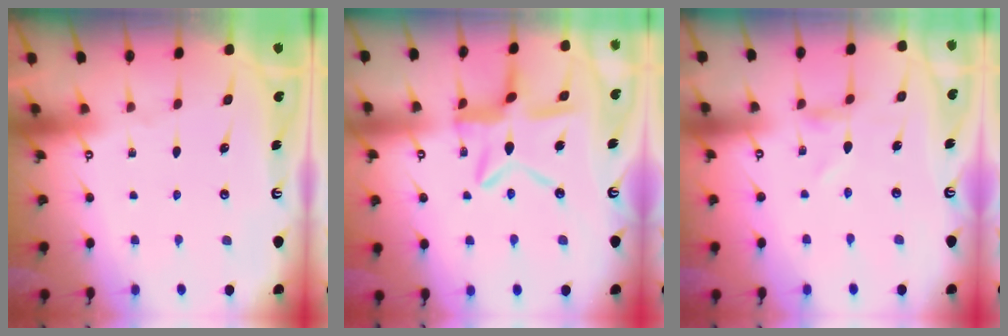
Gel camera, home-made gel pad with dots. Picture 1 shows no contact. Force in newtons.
{"total": 12.1, "press": 12.0, "slide": 1.1}
{"total": 2.3, "press": 2.3, "slide": 0.3}